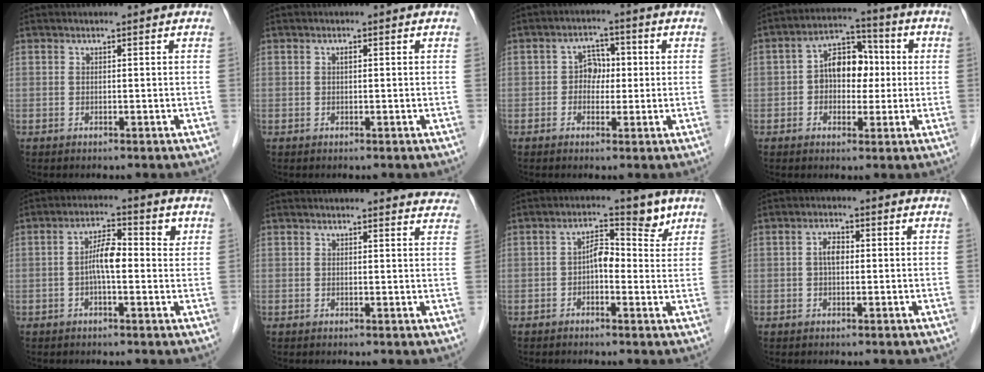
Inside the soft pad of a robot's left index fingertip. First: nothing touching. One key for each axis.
{"total": 0.5, "fx": 0.1, "fy": 0.1, "fz": 0.5, "tx": -0.012, "ty": 0.001, "tz": 0.002}
{"total": 3.9, "fx": -0.1, "fy": 3.0, "fz": 2.5, "tx": -0.035, "ty": 0.015, "tz": -0.005}
{"total": 8.1, "fx": 0.1, "fy": 5.4, "fz": 6.1, "tx": -0.102, "ty": 0.036, "tz": 0.000}
{"total": 5.7, "fx": 0.3, "fy": 1.9, "fz": 5.4, "tx": -0.098, "ty": 0.023, "tz": -0.001}
{"total": 8.1, "fx": 7.8, "fy": 1.6, "fz": 1.1, "tx": 0.016, "ty": -0.007, "tz": 0.055}
{"total": 4.8, "fx": 1.3, "fy": 2.7, "fz": 3.8, "tx": -0.059, "ty": 0.025, "tz": 0.016}
{"total": 2.5, "fx": 0.1, "fy": 1.3, "fz": 2.1, "tx": -0.043, "ty": 0.011, "tz": 0.001}